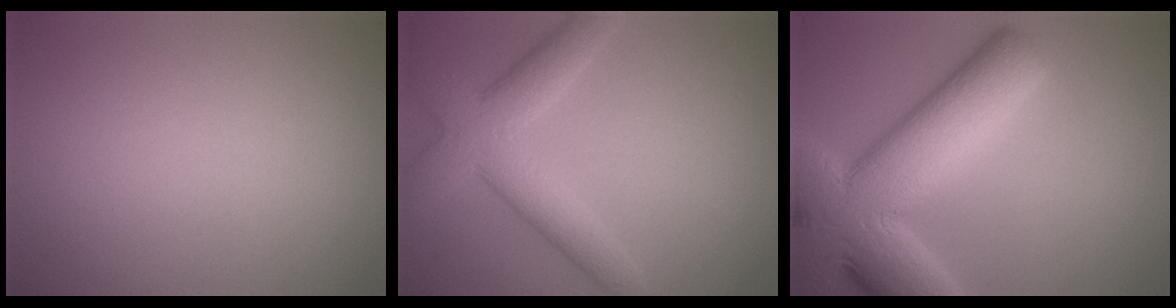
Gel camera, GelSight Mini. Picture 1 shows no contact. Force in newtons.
{"total": 5.5, "press": 5.4, "slide": 0.3}
{"total": 12.5, "press": 12.5, "slide": 0.5}